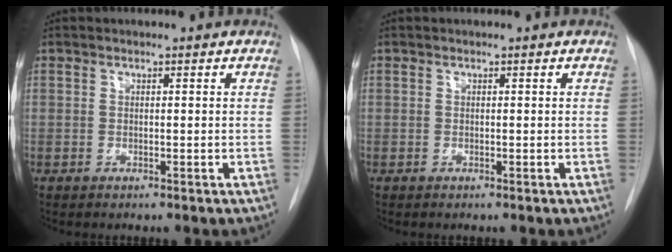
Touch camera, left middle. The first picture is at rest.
{"total": 0.0}